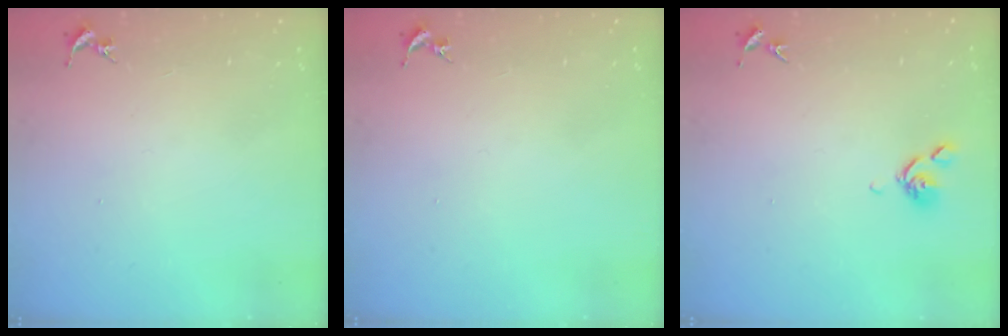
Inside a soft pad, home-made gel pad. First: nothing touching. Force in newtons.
{"total": 0.0}
{"total": 6.2, "press": 6.1, "slide": 1.4}